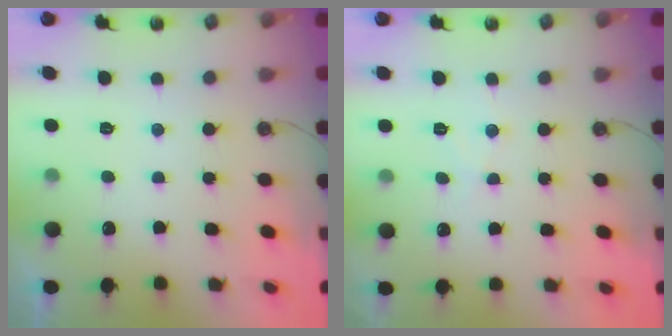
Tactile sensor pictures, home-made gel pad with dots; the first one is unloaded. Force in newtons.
{"total": 6.2, "press": 6.1, "slide": 0.8}